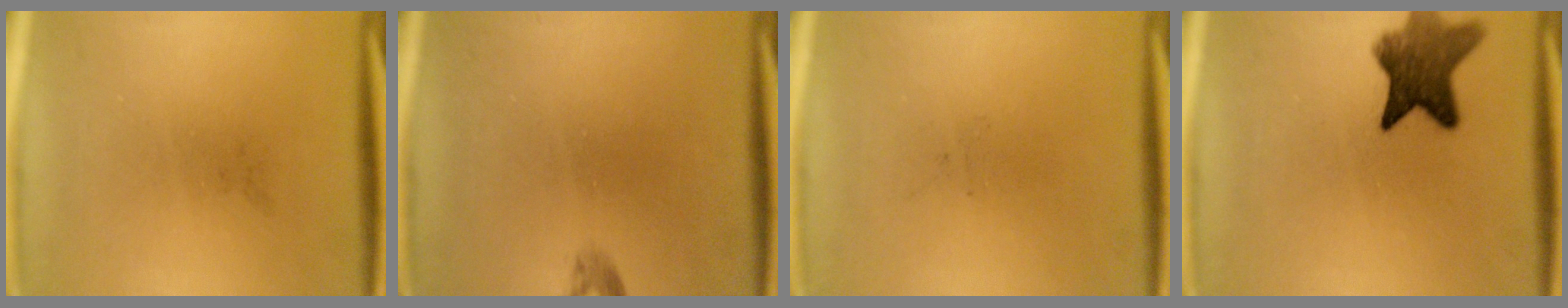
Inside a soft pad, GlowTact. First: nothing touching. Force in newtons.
{"total": 0.9}
{"total": 0.0}
{"total": 8.4}